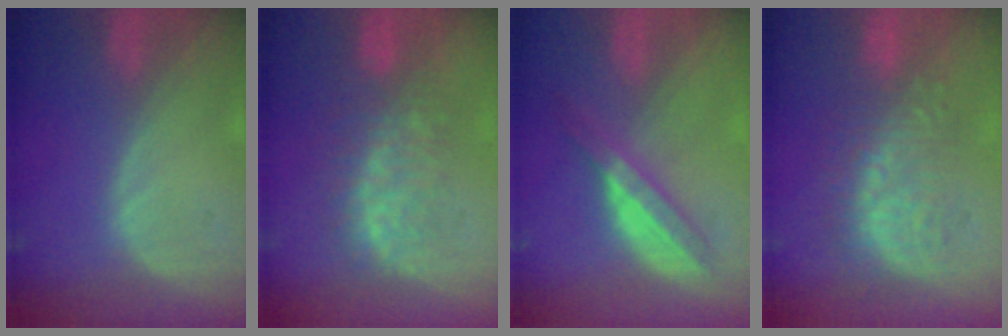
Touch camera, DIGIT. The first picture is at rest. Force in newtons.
{"total": 7.8, "press": 7.7, "slide": 1.3}
{"total": 6.2, "press": 5.4, "slide": 3.0}
{"total": 8.9, "press": 8.6, "slide": 2.3}